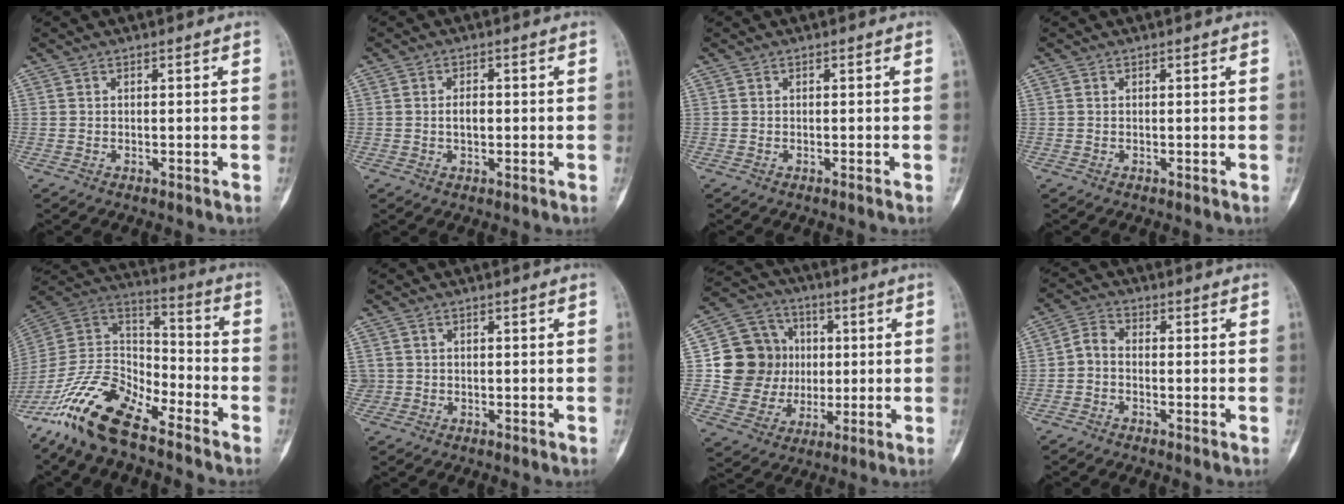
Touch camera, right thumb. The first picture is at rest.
{"total": 2.5, "force": [-0.2, 1.5, 2.0], "torque": [-0.025, 0.002, -0.004]}
{"total": 0.0}
{"total": 0.0}
{"total": 17.8, "force": [-12.6, 6.9, 10.5], "torque": [-0.189, 0.075, -0.243]}
{"total": 0.0}
{"total": 15.0, "force": [1.2, 13.9, 5.6], "torque": [-0.060, 0.017, 0.032]}
{"total": 3.2, "force": [-1.2, 2.0, 2.2], "torque": [-0.042, 0.015, -0.036]}